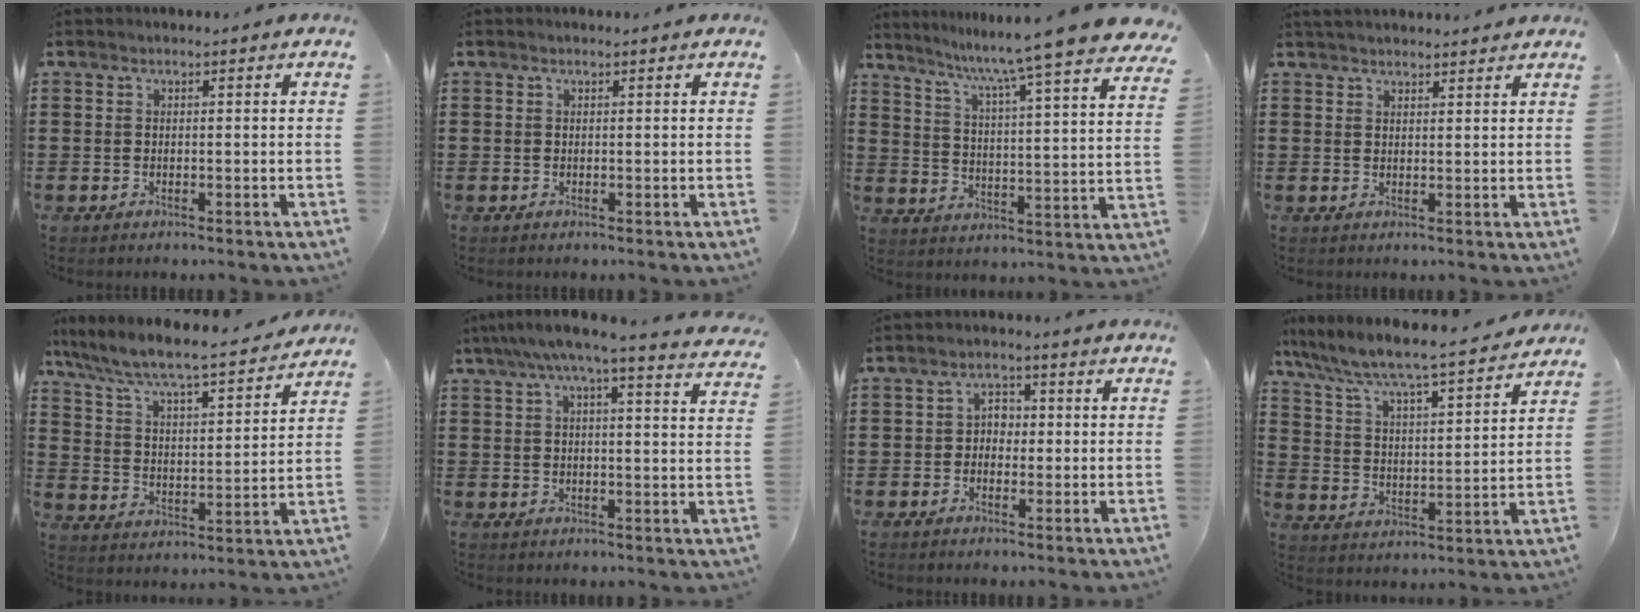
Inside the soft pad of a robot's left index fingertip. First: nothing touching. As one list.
[{"total": 0.0}, {"total": 8.5, "force": [7.3, -1.7, 4.2], "torque": [-0.100, -0.063, 0.111]}, {"total": 2.2, "force": [2.2, 0.2, 0.2], "torque": [-0.009, -0.001, 0.044]}, {"total": 6.8, "force": [6.2, 0.1, 2.7], "torque": [-0.081, -0.048, 0.097]}, {"total": 6.0, "force": [4.9, -0.2, 3.4], "torque": [-0.083, -0.018, 0.083]}, {"total": 2.7, "force": [-0.4, 2.0, 1.8], "torque": [-0.032, 0.006, -0.014]}, {"total": 6.2, "force": [5.7, -0.1, 2.5], "torque": [-0.076, -0.044, 0.088]}]